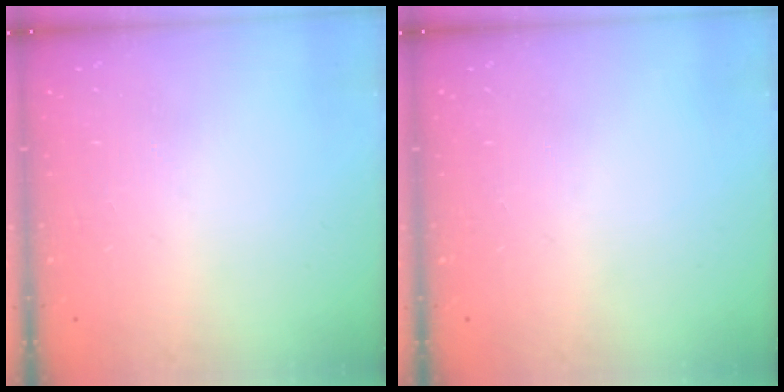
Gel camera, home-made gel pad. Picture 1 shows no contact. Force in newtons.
{"total": 0.0}